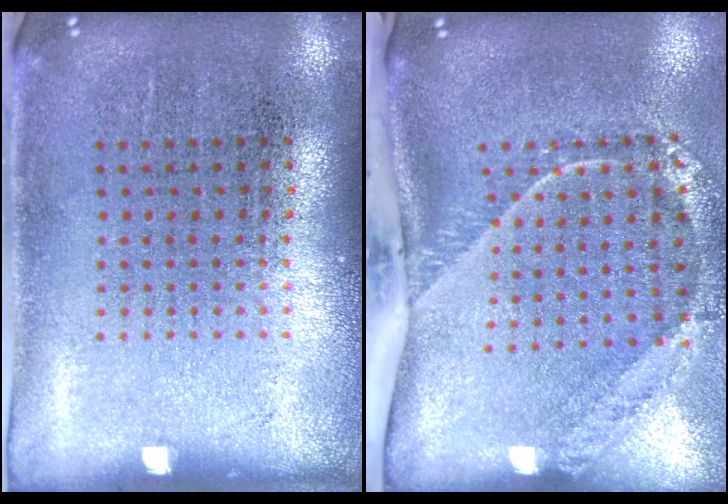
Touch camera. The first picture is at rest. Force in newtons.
{"total": 2.7, "press": 1.8, "slide": 2.0}